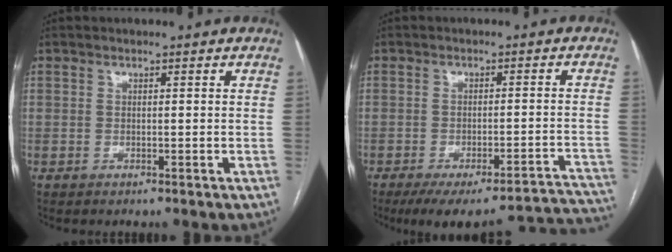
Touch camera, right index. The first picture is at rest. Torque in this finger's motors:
{"motor_torque": [-0.52, -1.61, 0.37, 0.08]}